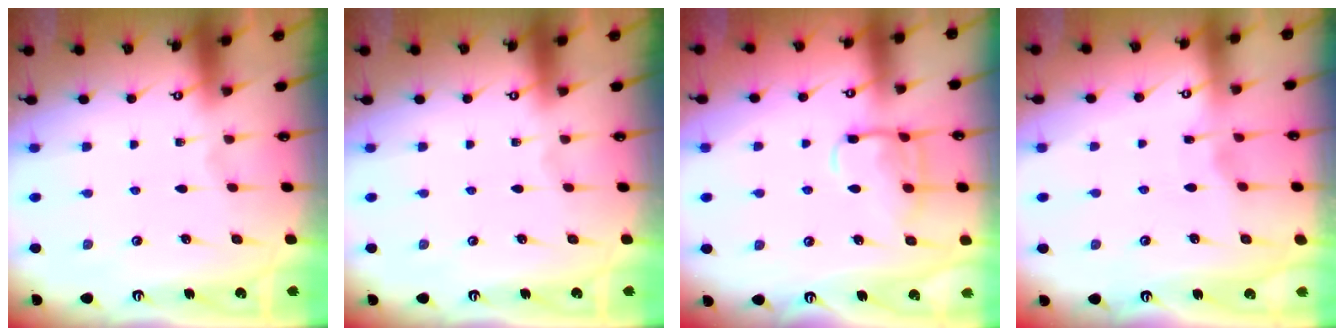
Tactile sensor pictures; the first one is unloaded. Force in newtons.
{"total": 0.0}
{"total": 12.3, "press": 12.2, "slide": 1.0}
{"total": 2.9, "press": 2.8, "slide": 0.4}